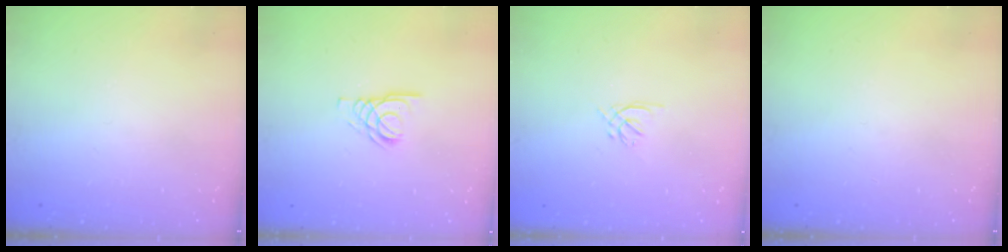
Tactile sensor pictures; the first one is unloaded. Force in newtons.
{"total": 3.7, "press": 3.7, "slide": 0.4}
{"total": 1.4, "press": 1.3, "slide": 0.5}
{"total": 0.0}